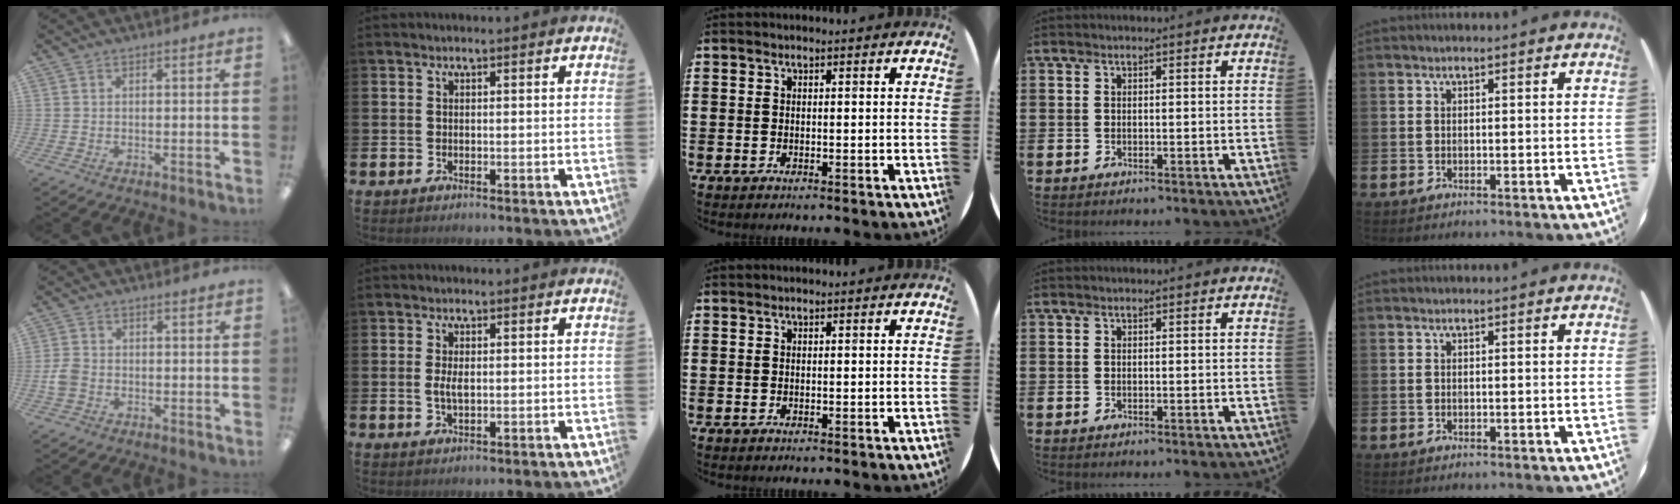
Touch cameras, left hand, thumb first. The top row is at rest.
{"thumb": {"total": 3.5, "force": [-1.1, 2.7, 2.0], "torque": [-0.031, 0.008, -0.018]}, "index": {"total": 2.3, "force": [0.1, 1.0, 2.1], "torque": [-0.028, -0.002, -0.002]}}